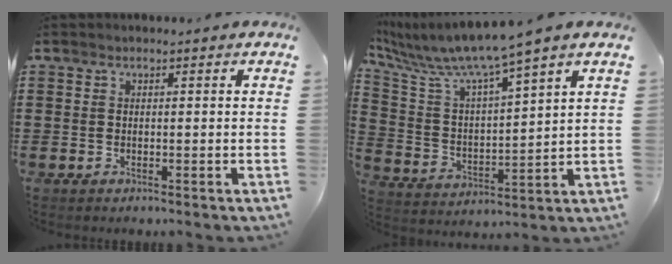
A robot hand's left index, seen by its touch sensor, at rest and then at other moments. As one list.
[{"total": 7.2, "force": [6.2, -0.8, 3.6], "torque": [-0.100, -0.049, 0.096]}]